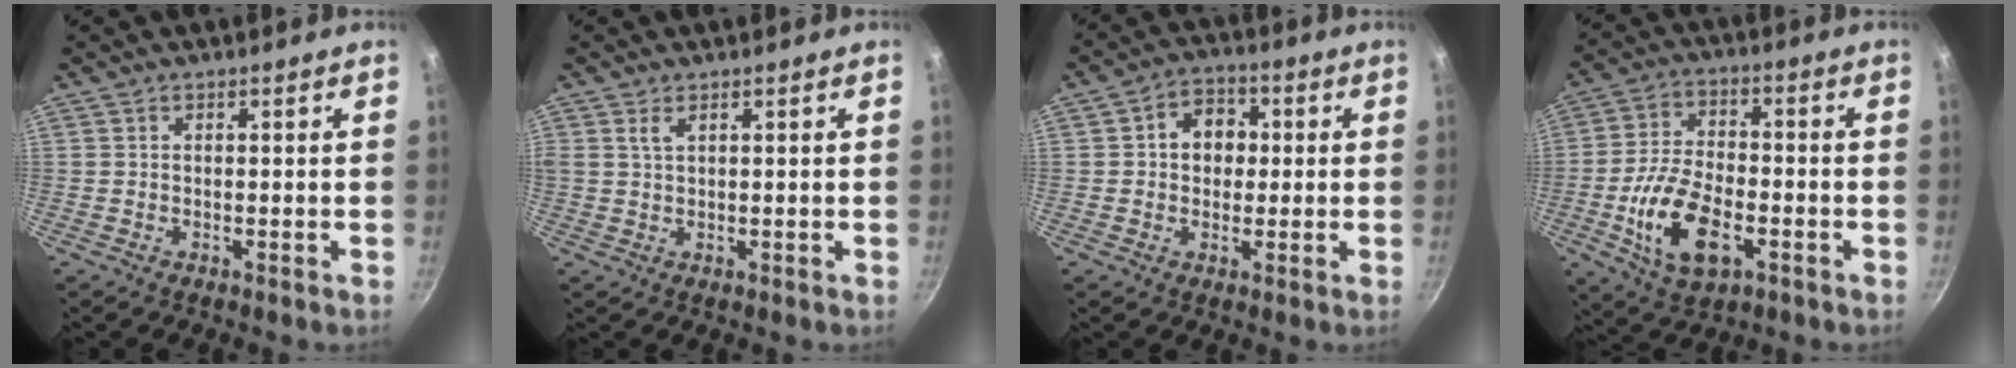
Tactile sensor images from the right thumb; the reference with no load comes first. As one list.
[{"total": 1.9, "force": [0.9, 0.8, 1.4], "torque": [-0.026, -0.003, 0.019]}, {"total": 7.2, "force": [0.8, 5.8, 4.2], "torque": [-0.028, 0.010, 0.002]}, {"total": 15.7, "force": [-4.9, 8.5, 12.2], "torque": [-0.227, 0.023, -0.091]}]